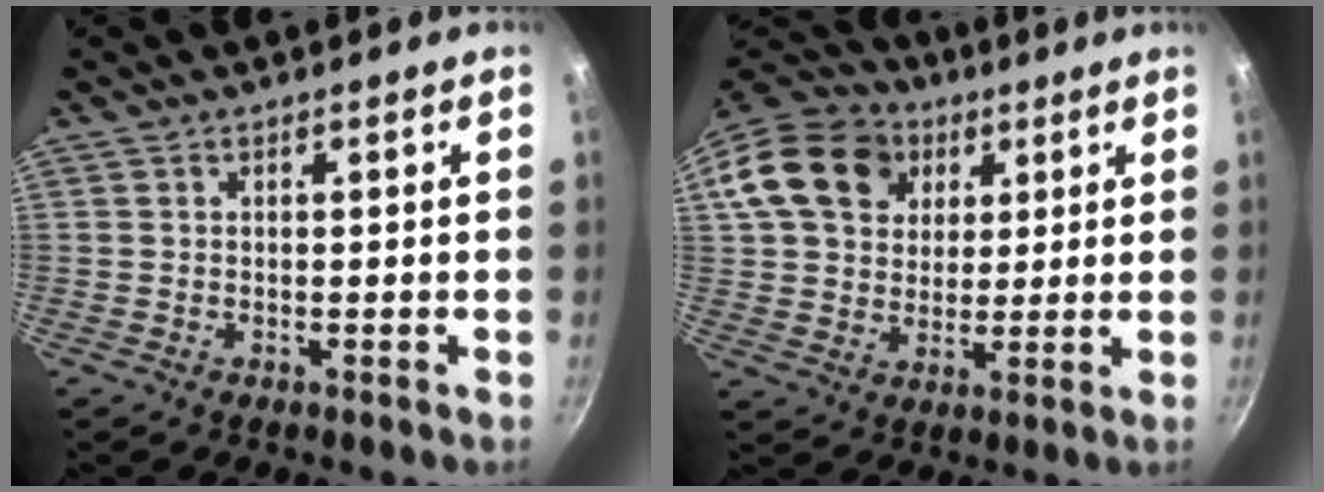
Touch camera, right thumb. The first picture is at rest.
{"total": 17.9, "force": [5.8, 14.3, 9.1], "torque": [-0.158, 0.017, 0.095]}